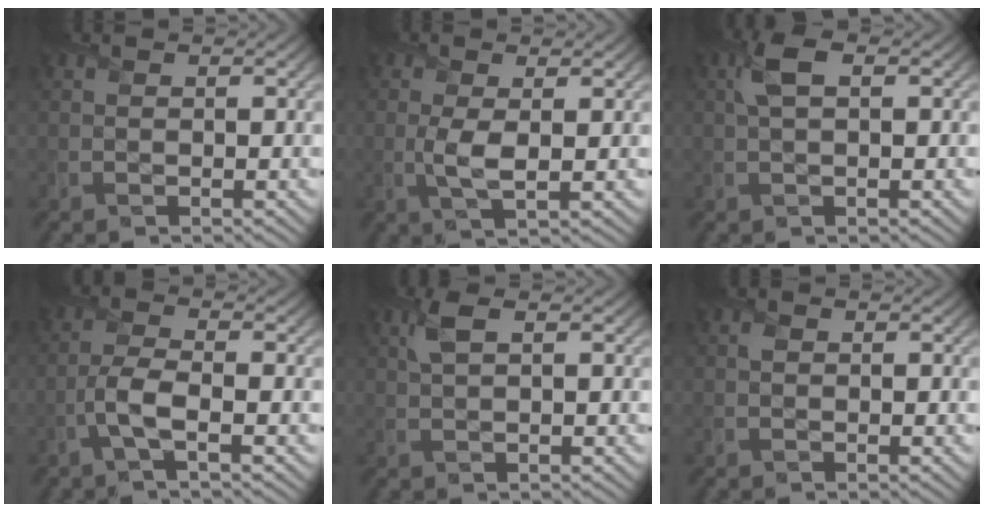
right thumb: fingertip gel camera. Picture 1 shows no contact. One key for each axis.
{"total": 3.6, "fx": 0.2, "fy": 1.4, "fz": 3.3, "tx": -0.078, "ty": -0.001, "tz": 0.004}
{"total": 3.2, "fx": 0.9, "fy": 1.3, "fz": 2.8, "tx": -0.067, "ty": 0.011, "tz": 0.013}
{"total": 4.2, "fx": -1.8, "fy": 1.1, "fz": 3.7, "tx": -0.085, "ty": 0.007, "tz": -0.046}
{"total": 2.6, "fx": 1.1, "fy": 0.9, "fz": 2.2, "tx": -0.055, "ty": 0.010, "tz": 0.019}
{"total": 0.6, "fx": 0.1, "fy": 0.6, "fz": 0.2, "tx": -0.004, "ty": -0.001, "tz": -0.005}